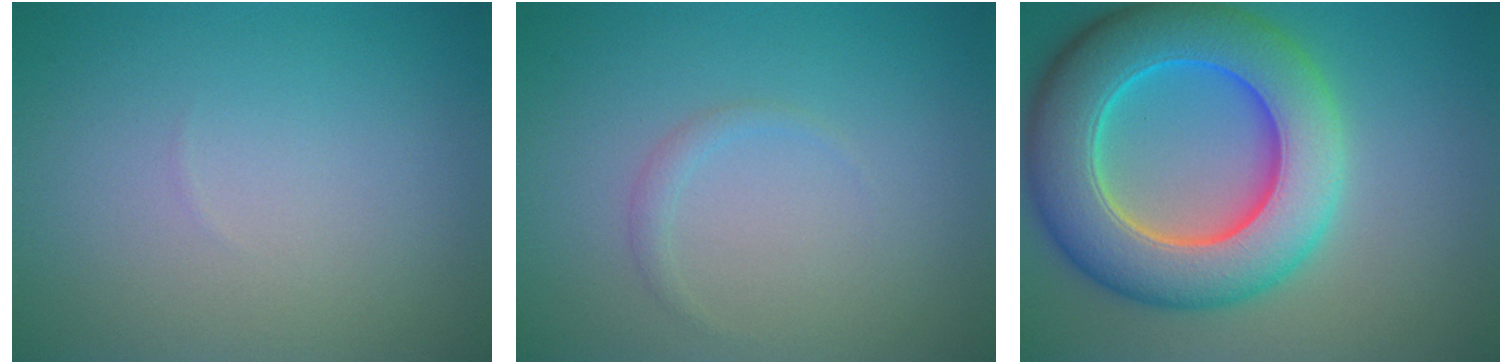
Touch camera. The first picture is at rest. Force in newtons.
{"total": 0.8, "press": 0.8, "slide": 0.1}
{"total": 11.3, "press": 11.3, "slide": 0.3}